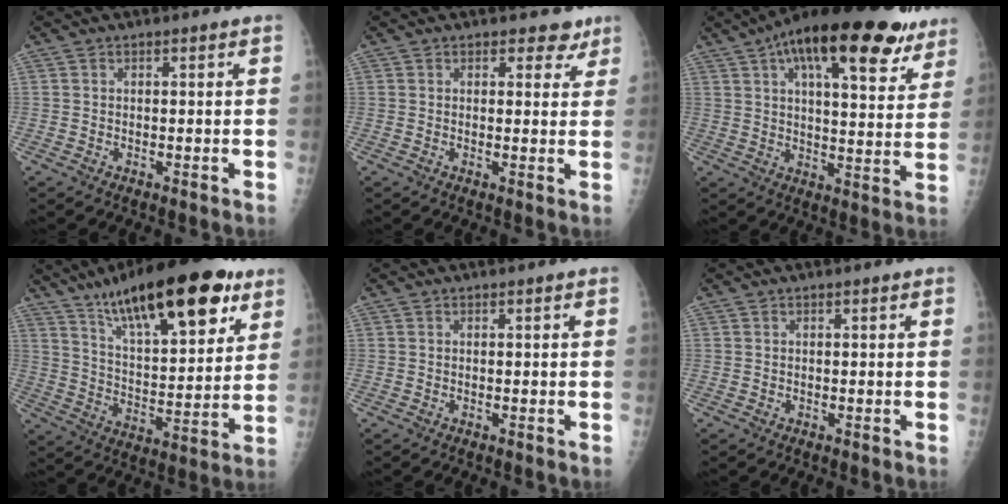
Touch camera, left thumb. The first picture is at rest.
{"total": 3.2, "force": [2.4, 2.0, 0.8], "torque": [0.018, -0.012, 0.024]}
{"total": 24.7, "force": [14.5, 9.0, 17.9], "torque": [-0.249, -0.013, 0.210]}
{"total": 24.5, "force": [14.7, 8.1, 17.9], "torque": [-0.253, -0.045, 0.238]}
{"total": 0.0}
{"total": 0.0}